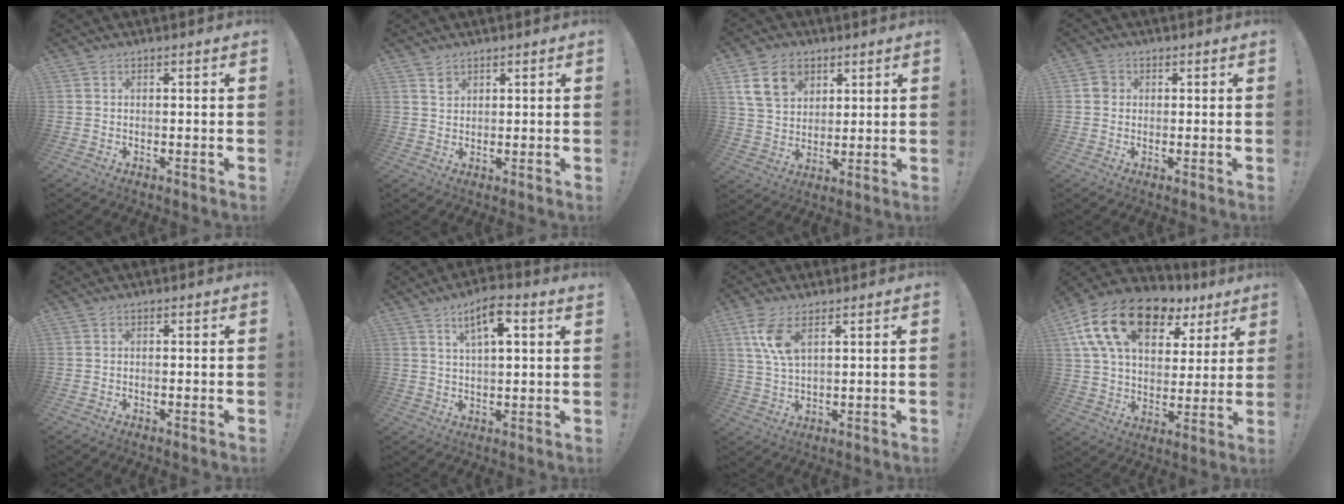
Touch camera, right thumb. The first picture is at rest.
{"total": 2.3, "force": [1.8, 1.4, 0.5], "torque": [0.005, -0.013, 0.031]}
{"total": 12.9, "force": [6.3, 9.3, 6.2], "torque": [-0.094, -0.019, 0.123]}
{"total": 2.7, "force": [0.3, 2.5, 1.0], "torque": [-0.019, 0.008, 0.007]}
{"total": 0.5, "force": [-0.4, -0.1, 0.3], "torque": [-0.013, 0.002, -0.006]}
{"total": 7.5, "force": [3.7, 1.9, 6.2], "torque": [-0.105, -0.007, 0.059]}
{"total": 8.4, "force": [4.1, 3.6, 6.4], "torque": [-0.133, -0.014, 0.072]}
{"total": 20.5, "force": [11.0, 11.6, 12.8], "torque": [-0.220, -0.046, 0.200]}